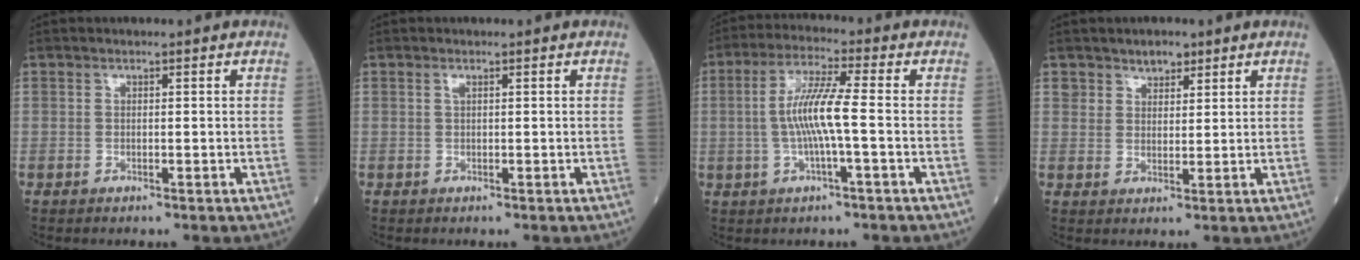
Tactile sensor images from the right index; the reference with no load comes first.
{"total": 0.6, "force": [0.3, 0.1, 0.5], "torque": [-0.014, -0.001, 0.006]}
{"total": 7.8, "force": [-0.7, 0.1, 7.8], "torque": [-0.157, 0.005, -0.017]}
{"total": 3.3, "force": [2.4, 2.0, 1.1], "torque": [-0.014, 0.001, 0.041]}